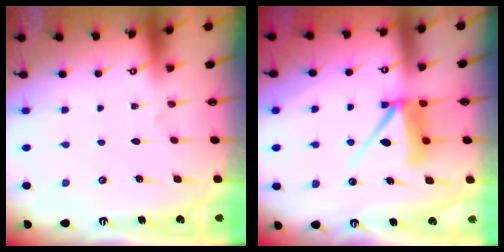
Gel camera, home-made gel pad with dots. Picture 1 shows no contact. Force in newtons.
{"total": 11.5, "press": 11.4, "slide": 0.7}